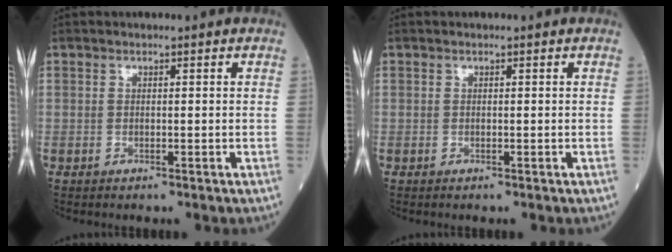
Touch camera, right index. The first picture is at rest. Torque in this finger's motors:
{"motor_torque": [0.00, 0.00, 0.00, 0.00]}